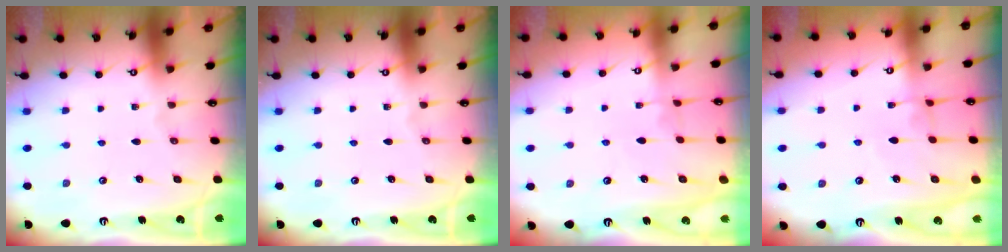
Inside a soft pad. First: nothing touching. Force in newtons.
{"total": 0.0}
{"total": 2.8, "press": 2.8, "slide": 0.4}
{"total": 1.7, "press": 1.7, "slide": 0.3}